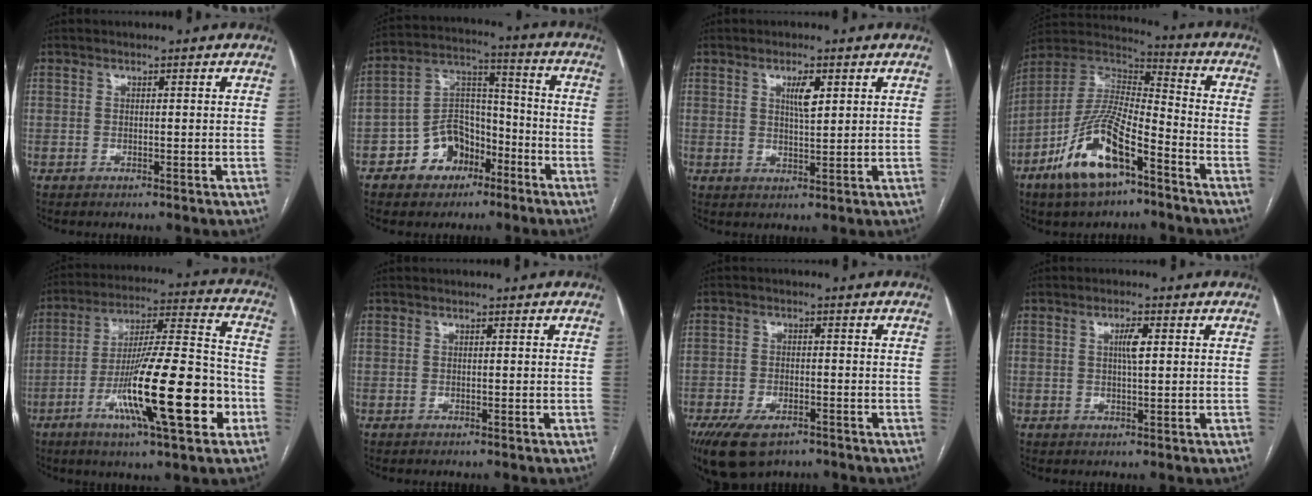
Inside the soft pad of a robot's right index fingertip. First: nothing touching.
{"total": 10.2, "force": [-5.6, 7.2, 4.5], "torque": [-0.086, 0.032, -0.093]}
{"total": 3.5, "force": [1.5, 0.8, 3.0], "torque": [-0.053, -0.001, 0.027]}
{"total": 15.4, "force": [-8.5, 4.7, 12.0], "torque": [-0.240, -0.002, -0.154]}
{"total": 20.5, "force": [-7.5, 2.1, 19.0], "torque": [-0.316, -0.010, -0.120]}
{"total": 0.0}
{"total": 9.2, "force": [-6.1, 4.4, 5.3], "torque": [-0.097, -0.007, -0.098]}
{"total": 2.7, "force": [0.7, 0.5, 2.6], "torque": [-0.049, 0.002, 0.011]}